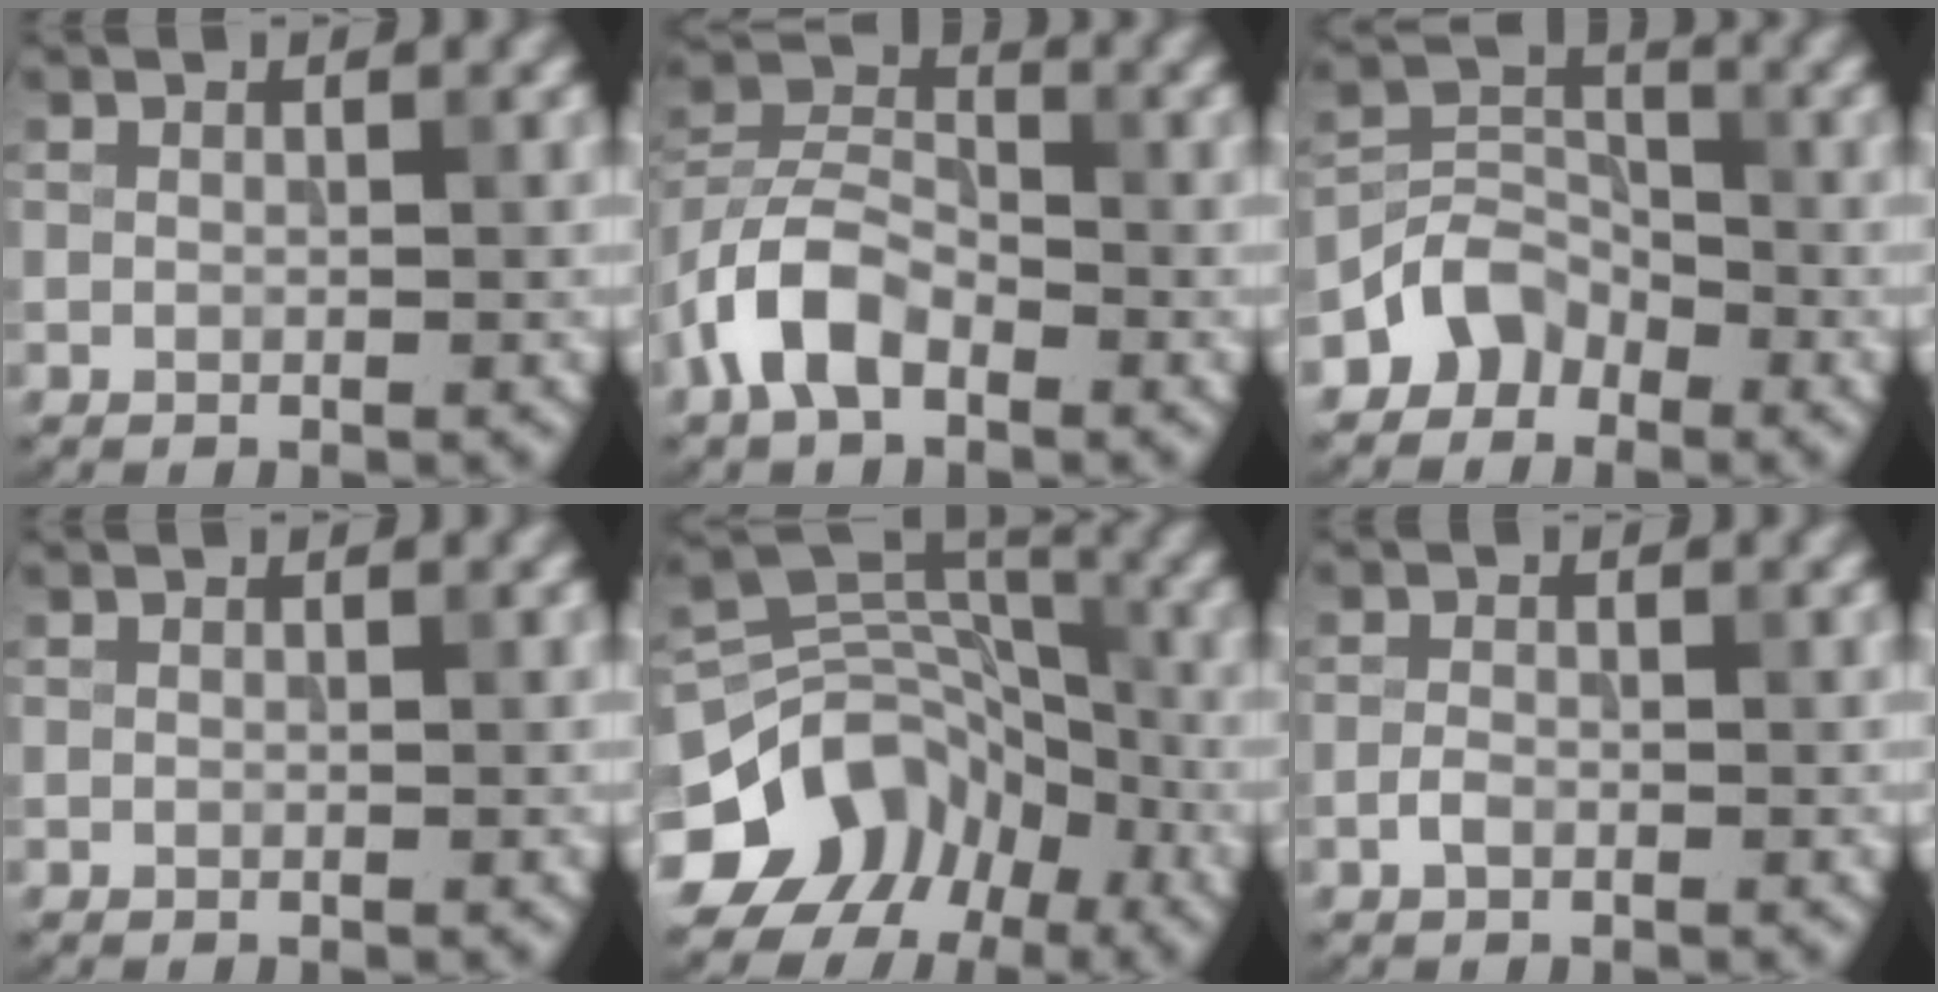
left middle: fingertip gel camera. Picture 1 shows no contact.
{"total": 6.1, "force": [-3.3, 3.4, 3.8], "torque": [-0.070, 0.010, -0.077]}
{"total": 3.5, "force": [-2.4, 2.4, 0.7], "torque": [-0.004, 0.011, -0.052]}
{"total": 0.0}
{"total": 10.9, "force": [-5.8, 8.2, 4.2], "torque": [-0.077, 0.026, -0.106]}
{"total": 1.1, "force": [-0.6, 0.6, 0.7], "torque": [-0.014, 0.001, -0.014]}